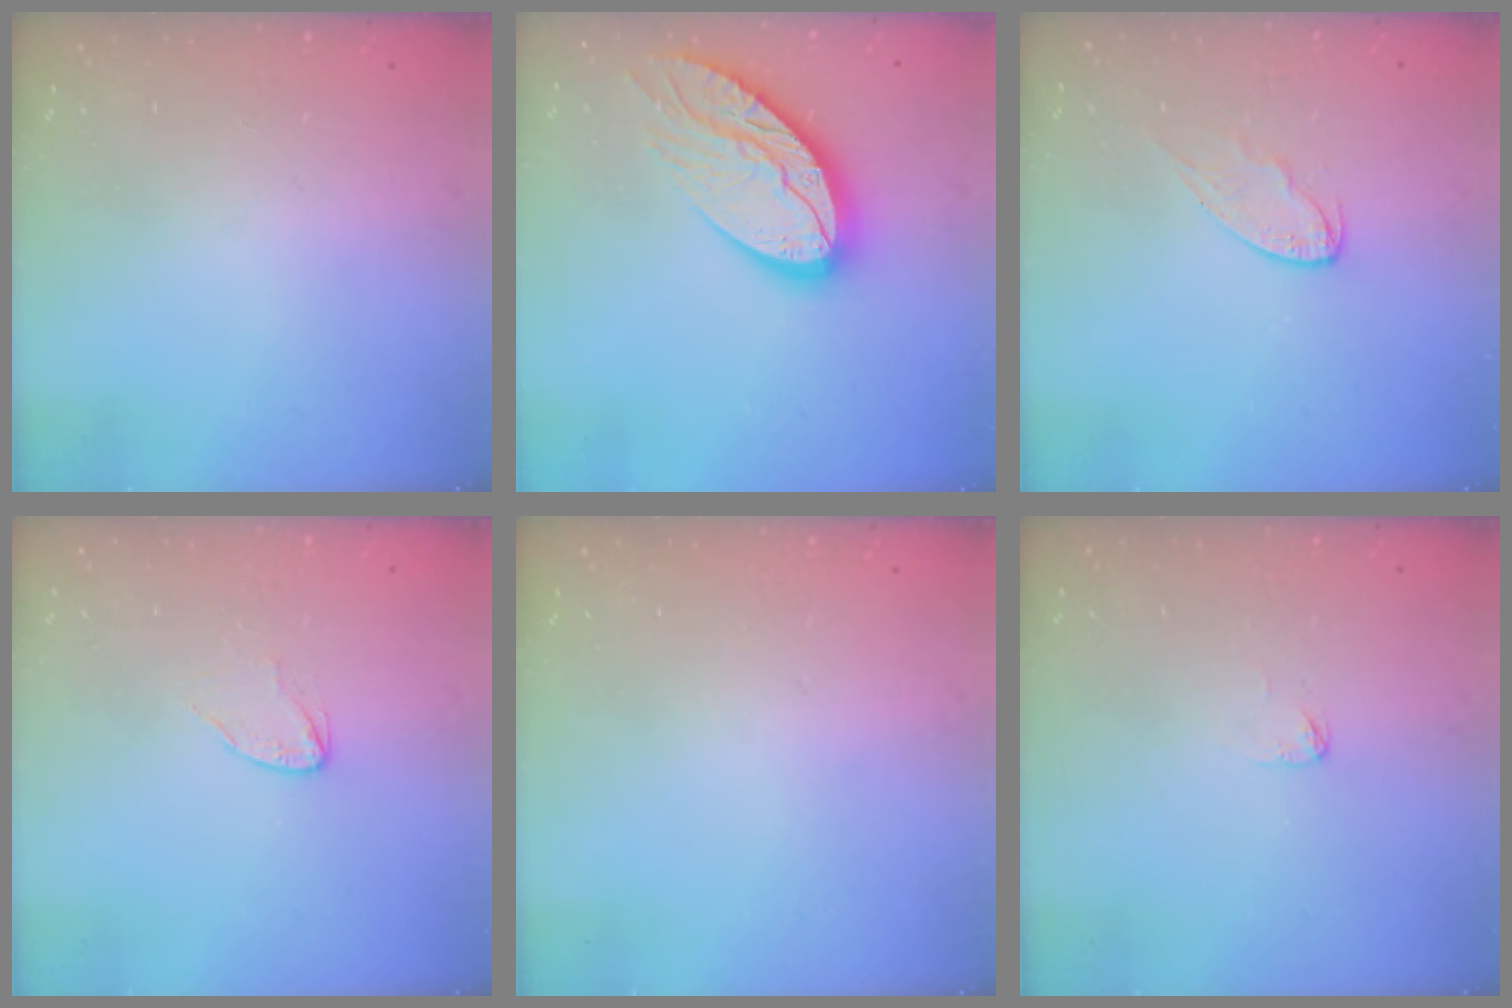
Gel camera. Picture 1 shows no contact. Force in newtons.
{"total": 15.7, "press": 15.7, "slide": 1.0}
{"total": 6.6, "press": 6.6, "slide": 0.4}
{"total": 2.9, "press": 2.9, "slide": 0.2}
{"total": 0.0}
{"total": 2.9, "press": 2.9, "slide": 0.1}